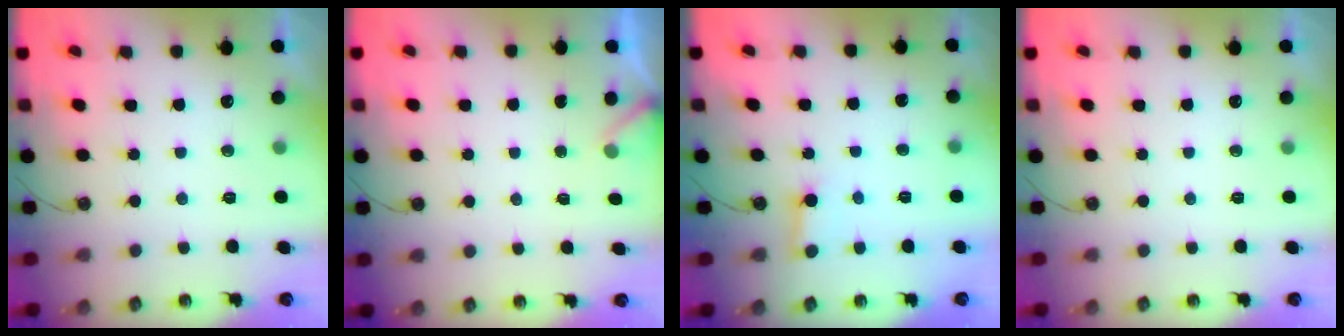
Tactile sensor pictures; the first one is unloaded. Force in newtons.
{"total": 1.7, "press": 1.7, "slide": 0.1}
{"total": 2.7, "press": 2.7, "slide": 0.0}
{"total": 0.0}